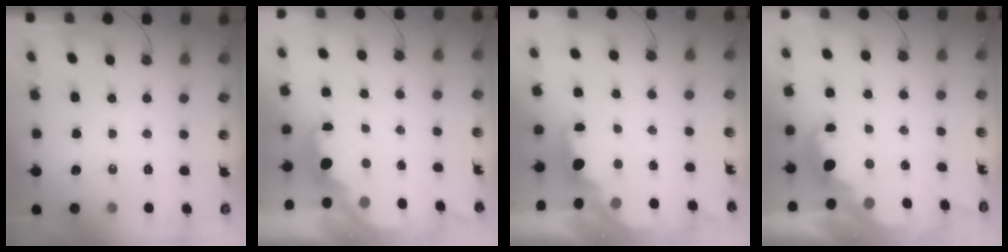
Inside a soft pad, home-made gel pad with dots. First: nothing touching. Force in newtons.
{"total": 2.3, "press": 2.1, "slide": 0.9}
{"total": 2.0, "press": 1.8, "slide": 0.8}
{"total": 3.0, "press": 2.9, "slide": 0.7}